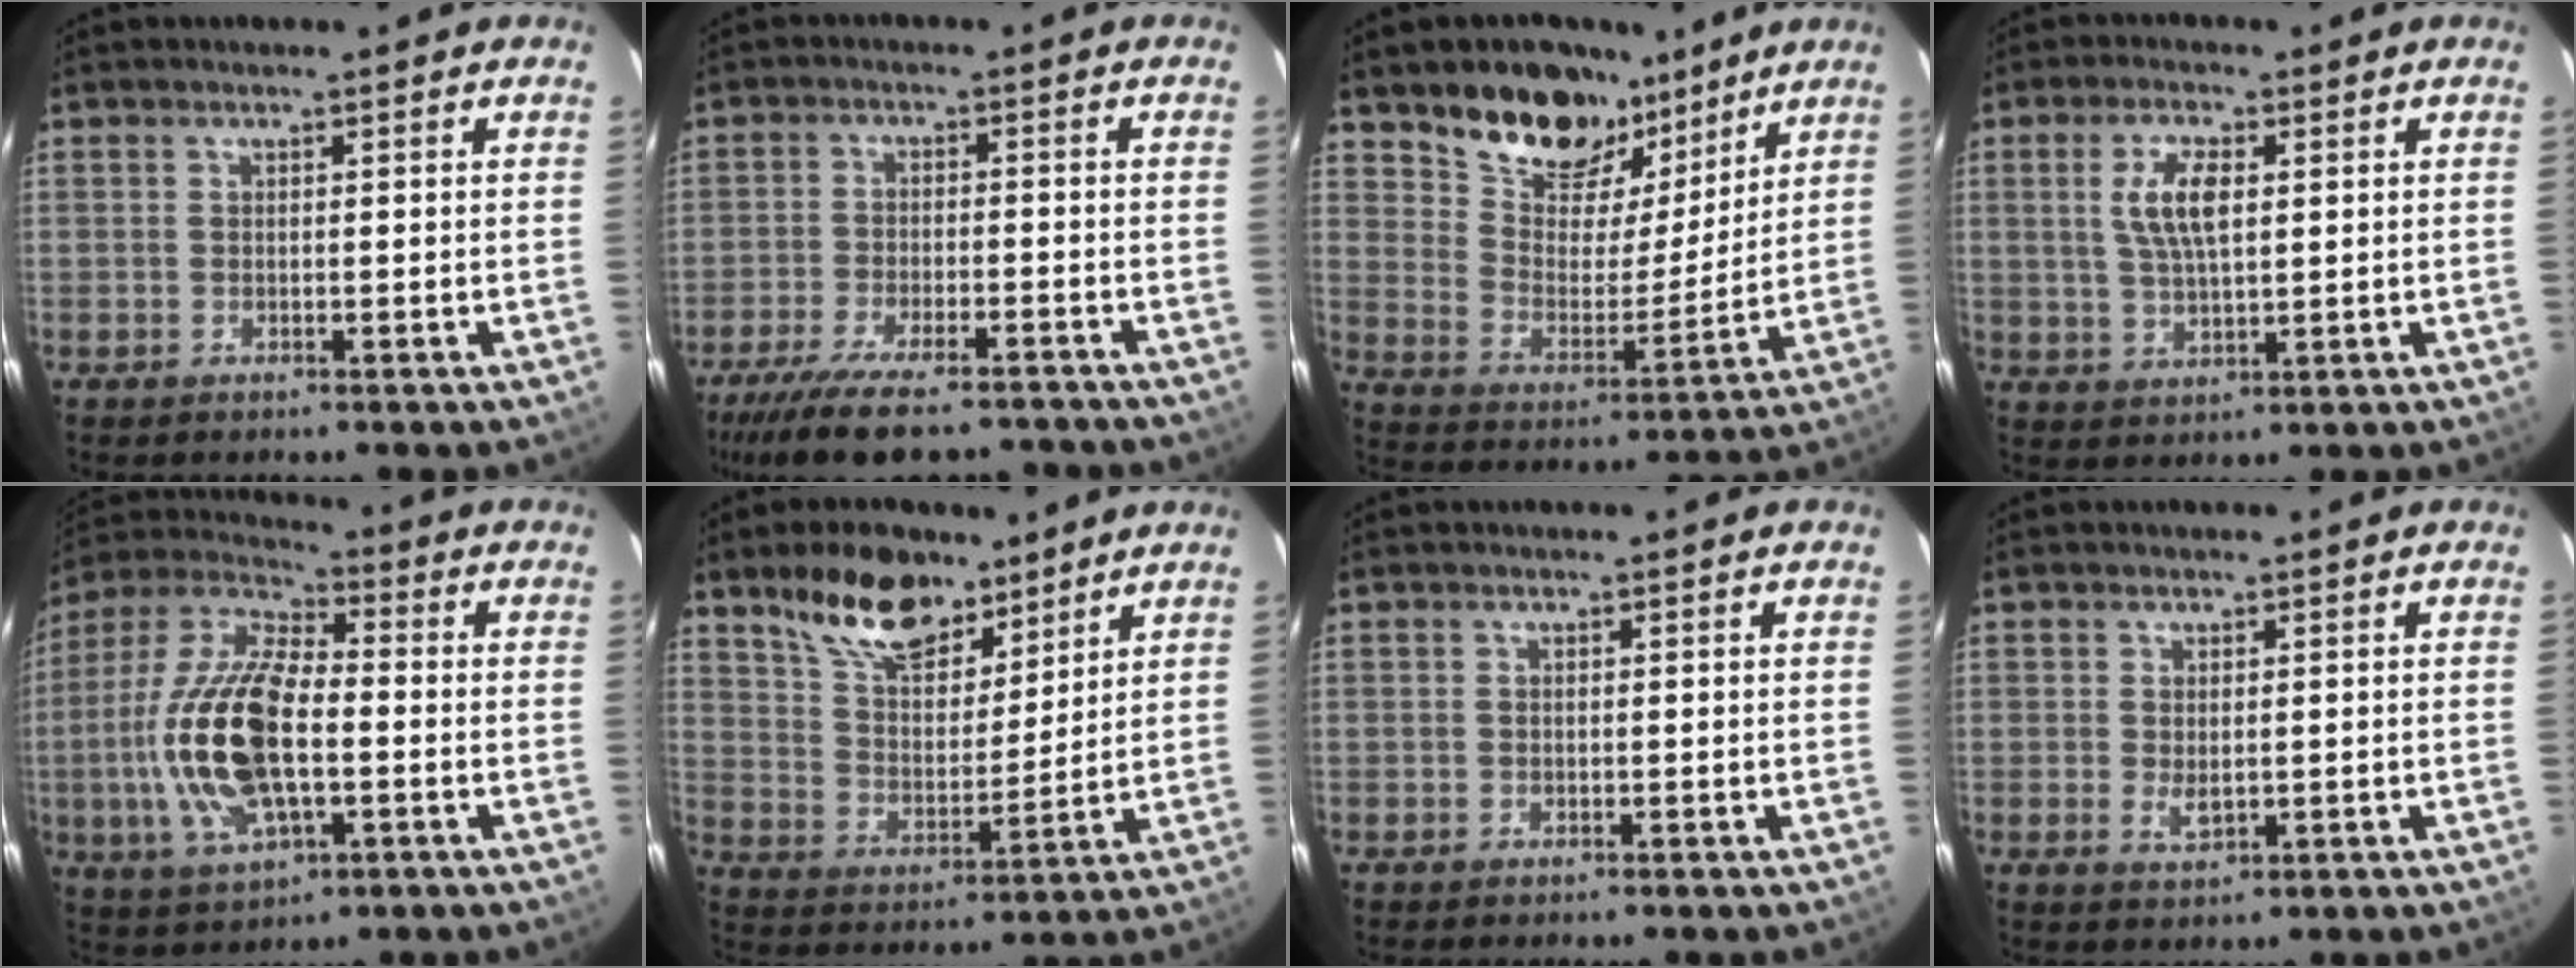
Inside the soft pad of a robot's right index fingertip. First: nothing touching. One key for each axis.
{"total": 16.2, "fx": -13.1, "fy": 4.7, "fz": 8.3, "tx": -0.176, "ty": -0.032, "tz": -0.205}
{"total": 15.9, "fx": 11.4, "fy": 8.8, "fz": 6.8, "tx": -0.137, "ty": 0.010, "tz": 0.205}
{"total": 7.1, "fx": 1.7, "fy": 2.7, "fz": 6.3, "tx": -0.122, "ty": 0.004, "tz": 0.035}
{"total": 19.1, "fx": -2.8, "fy": 8.4, "fz": 16.9, "tx": -0.357, "ty": 0.001, "tz": -0.054}
{"total": 14.2, "fx": 10.0, "fy": 6.8, "fz": 7.6, "tx": -0.136, "ty": 0.015, "tz": 0.181}
{"total": 0.0}
{"total": 2.5, "fx": 0.0, "fy": 1.3, "fz": 2.1, "tx": -0.037, "ty": -0.005, "tz": 0.003}